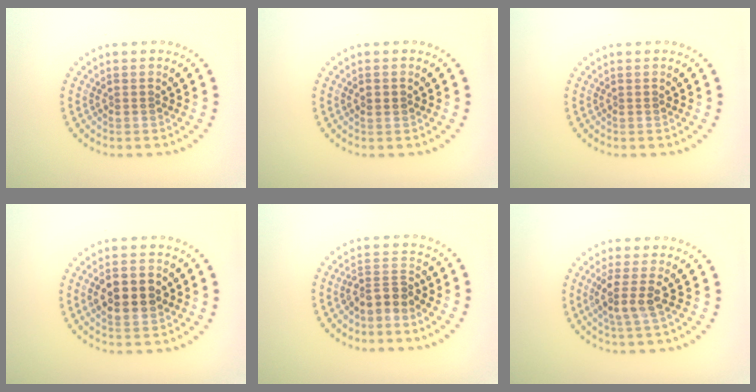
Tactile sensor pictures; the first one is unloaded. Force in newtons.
{"total": 1.3, "press": 1.3, "slide": 0.1}
{"total": 0.0}
{"total": 4.6, "press": 4.6, "slide": 0.1}
{"total": 2.6, "press": 2.0, "slide": 1.8}
{"total": 2.5, "press": 2.0, "slide": 1.6}